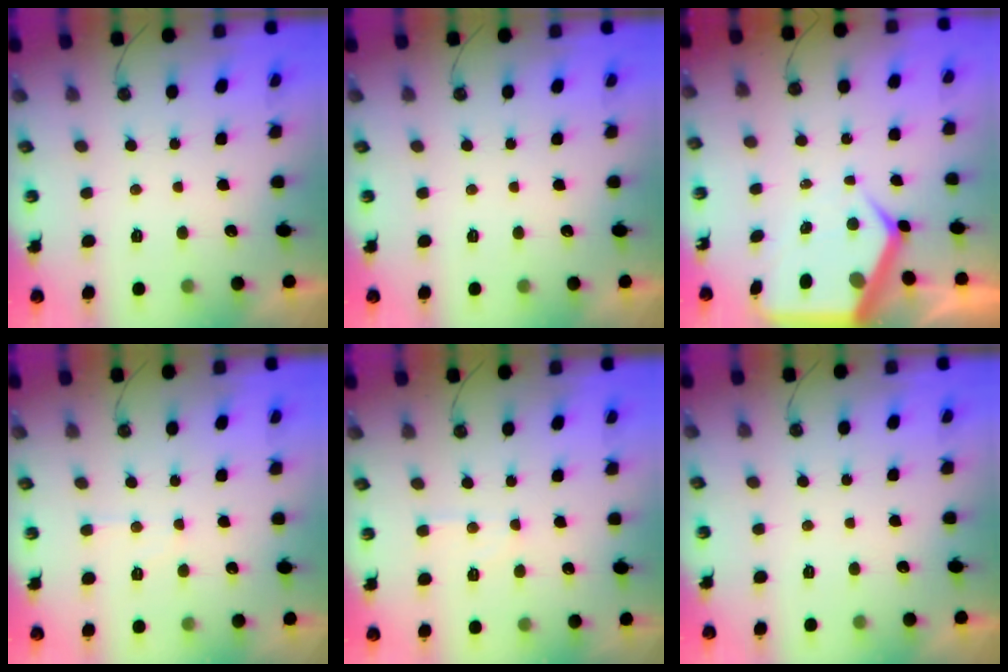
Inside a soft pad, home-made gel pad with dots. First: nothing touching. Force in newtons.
{"total": 0.0}
{"total": 9.4, "press": 9.3, "slide": 1.3}
{"total": 5.6, "press": 5.6, "slide": 0.8}
{"total": 6.1, "press": 6.0, "slide": 0.8}
{"total": 0.0}